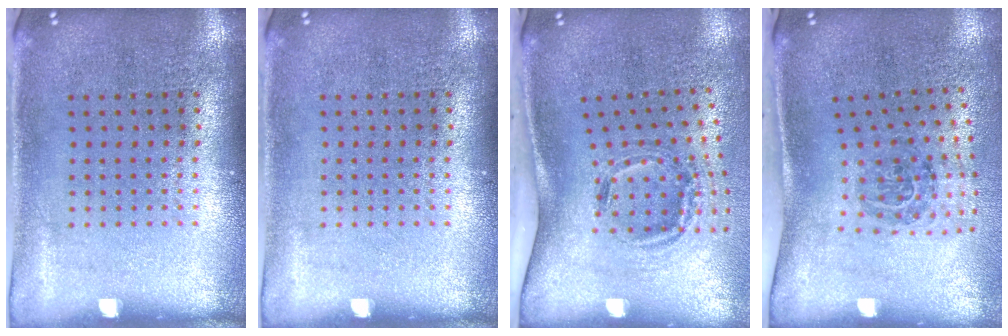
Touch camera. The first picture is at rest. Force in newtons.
{"total": 0.0}
{"total": 1.7, "press": 1.2, "slide": 1.3}
{"total": 1.8, "press": 1.1, "slide": 1.4}